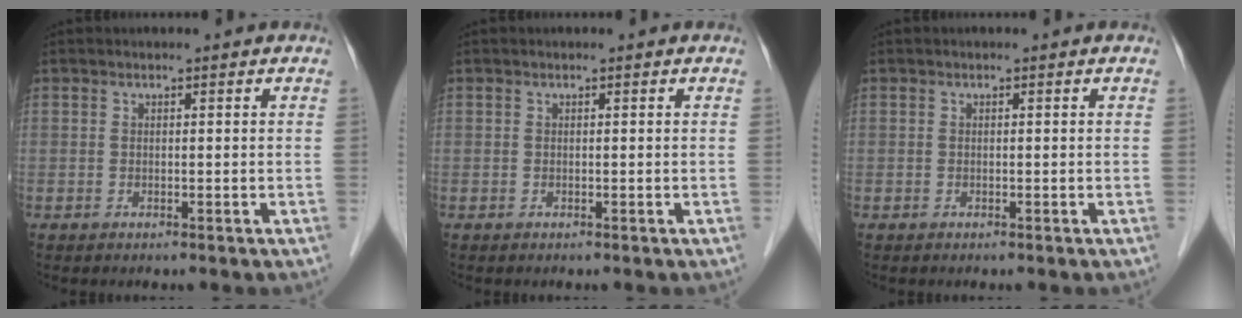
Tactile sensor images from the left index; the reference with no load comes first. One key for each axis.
{"total": 0.0}
{"total": 0.0}